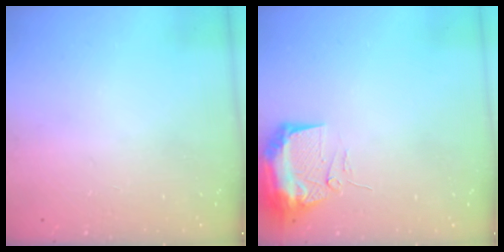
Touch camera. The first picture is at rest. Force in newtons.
{"total": 10.2, "press": 10.2, "slide": 1.2}